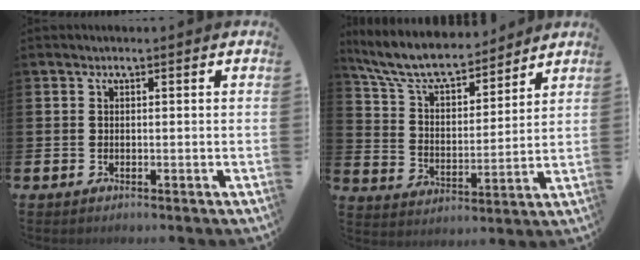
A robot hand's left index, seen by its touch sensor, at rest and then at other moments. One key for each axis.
{"total": 9.0, "fx": 8.1, "fy": 2.5, "fz": 3.1, "tx": -0.102, "ty": -0.048, "tz": 0.145}